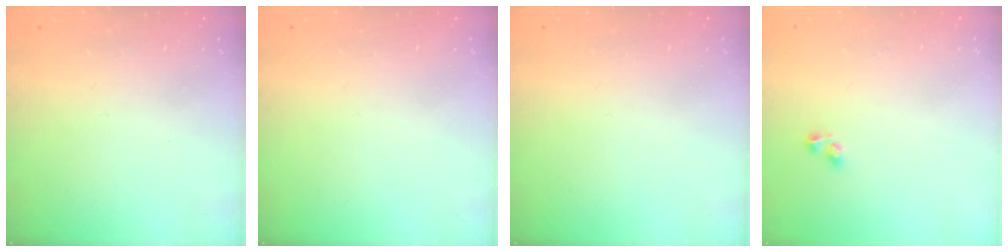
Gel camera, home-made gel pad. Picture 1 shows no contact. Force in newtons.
{"total": 0.0}
{"total": 0.0}
{"total": 2.2, "press": 1.9, "slide": 1.1}